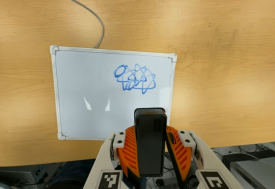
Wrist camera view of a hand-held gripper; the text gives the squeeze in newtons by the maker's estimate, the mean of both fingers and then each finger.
{"total": 5.8, "left": 5.5, "right": 6.1}